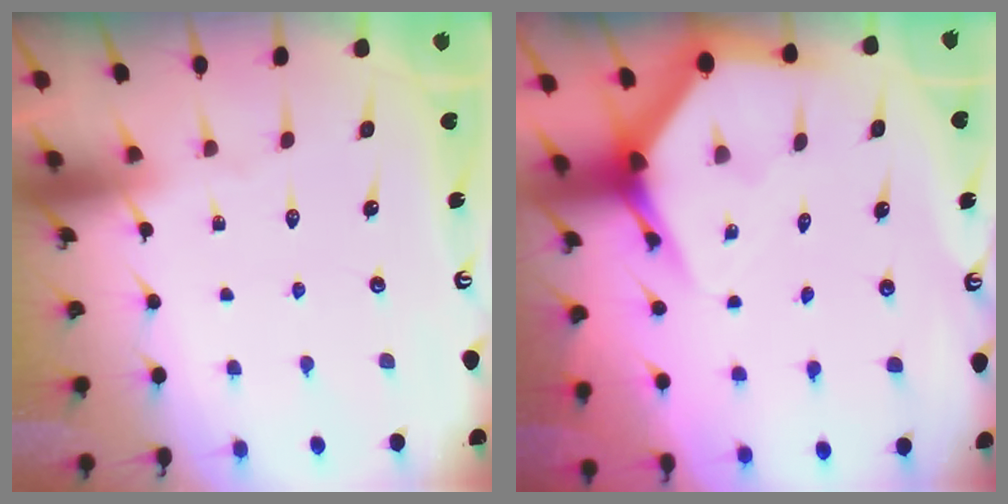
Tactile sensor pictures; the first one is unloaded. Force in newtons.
{"total": 5.0, "press": 4.9, "slide": 0.3}